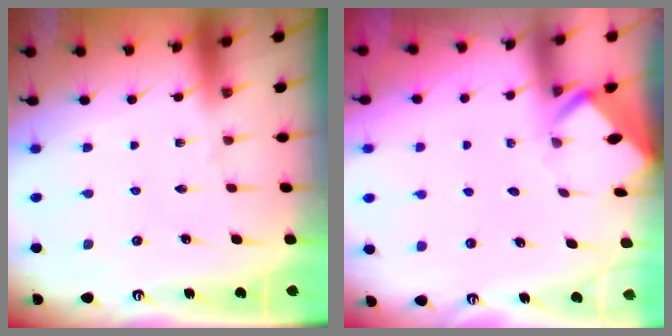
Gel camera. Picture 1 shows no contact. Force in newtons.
{"total": 3.0, "press": 3.0, "slide": 0.1}